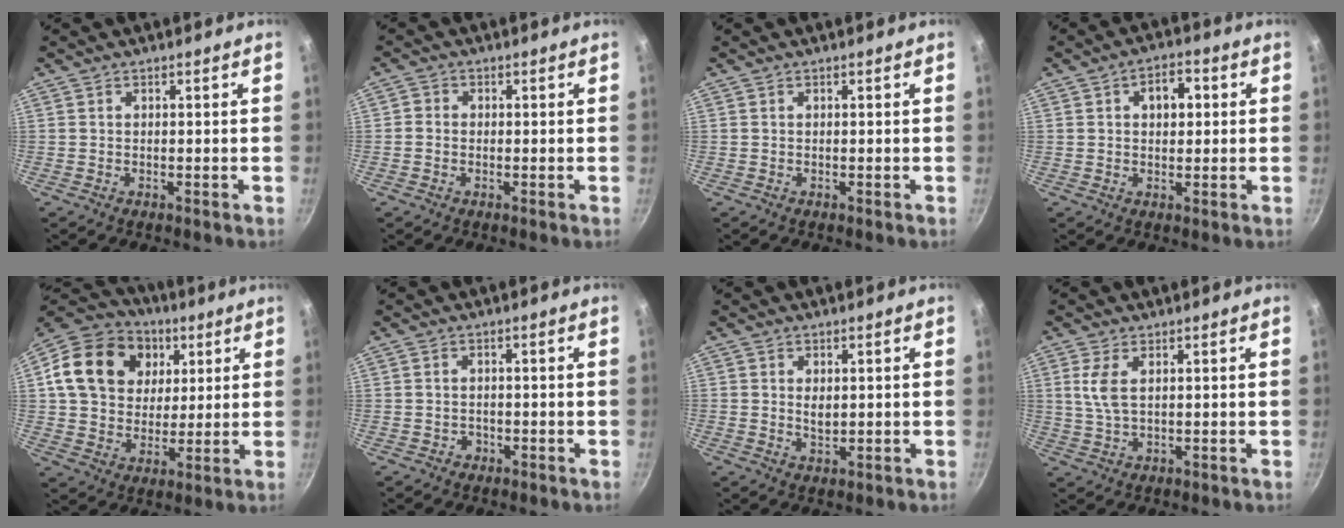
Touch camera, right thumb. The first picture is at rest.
{"total": 1.7, "force": [-0.4, 1.5, 0.7], "torque": [-0.011, 0.007, -0.013]}
{"total": 0.0}
{"total": 5.9, "force": [1.4, 3.9, 4.2], "torque": [-0.036, 0.012, 0.015]}
{"total": 19.8, "force": [5.3, 15.9, 10.5], "torque": [-0.172, 0.012, 0.086]}
{"total": 1.6, "force": [-0.7, 1.4, 0.5], "torque": [-0.002, 0.008, -0.007]}
{"total": 2.5, "force": [0.4, 1.6, 1.9], "torque": [-0.032, -0.005, 0.009]}
{"total": 5.0, "force": [1.4, 2.3, 4.2], "torque": [-0.092, -0.003, 0.031]}